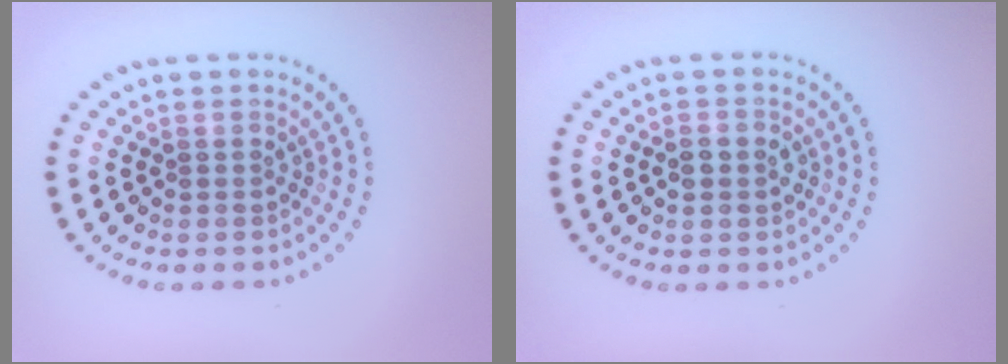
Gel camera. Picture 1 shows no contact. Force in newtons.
{"total": 1.9, "press": 1.9, "slide": 0.2}